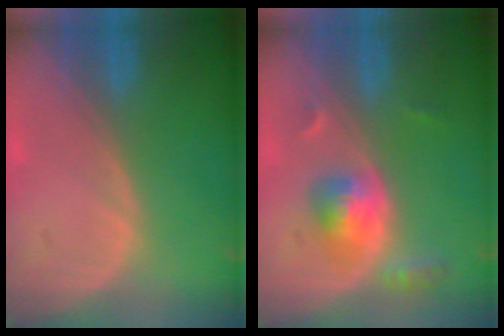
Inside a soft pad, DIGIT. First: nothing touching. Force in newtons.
{"total": 5.2, "press": 4.9, "slide": 1.8}